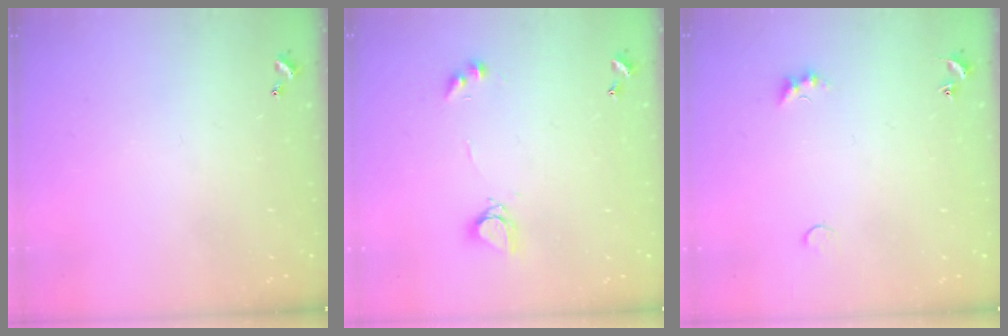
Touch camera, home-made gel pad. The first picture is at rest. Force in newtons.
{"total": 4.9, "press": 4.9, "slide": 0.3}
{"total": 1.9, "press": 1.9, "slide": 0.5}